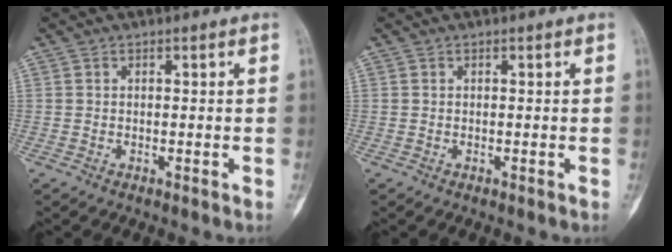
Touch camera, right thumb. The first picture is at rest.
{"total": 0.0}